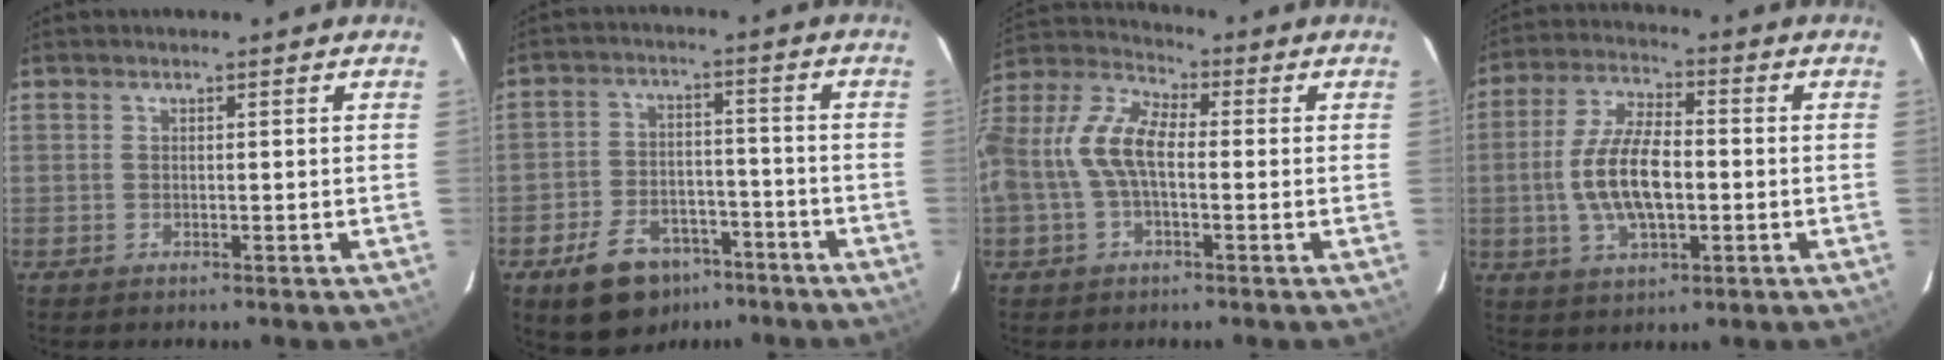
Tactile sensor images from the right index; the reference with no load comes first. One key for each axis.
{"total": 12.9, "fx": -8.3, "fy": 7.8, "fz": 6.0, "tx": -0.133, "ty": 0.015, "tz": -0.116}
{"total": 12.7, "fx": -1.0, "fy": 6.2, "fz": 11.0, "tx": -0.224, "ty": 0.018, "tz": -0.025}
{"total": 12.2, "fx": -1.5, "fy": 5.4, "fz": 10.9, "tx": -0.219, "ty": 0.004, "tz": -0.025}